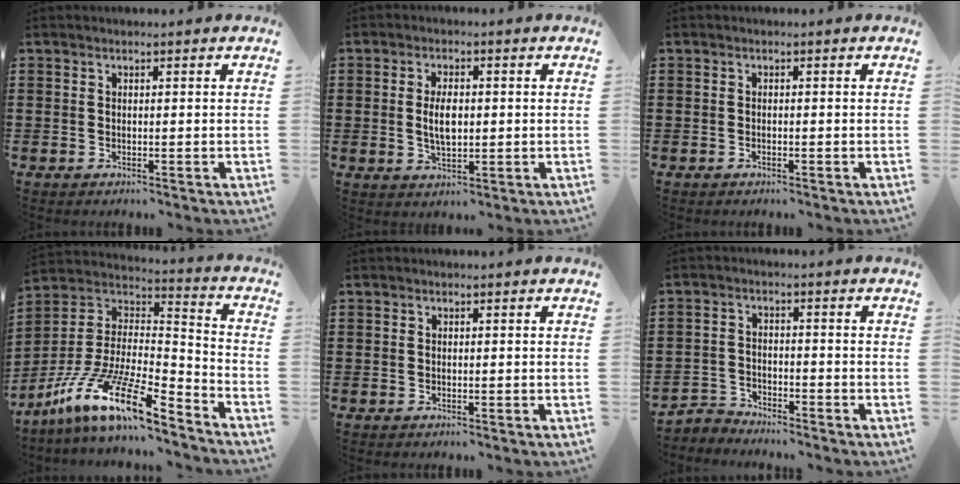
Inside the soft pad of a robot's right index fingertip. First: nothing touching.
{"total": 4.6, "force": [0.0, 2.0, 4.1], "torque": [-0.079, -0.003, -0.005]}
{"total": 0.0}
{"total": 15.5, "force": [-11.0, 3.3, 10.4], "torque": [-0.208, 0.014, -0.203]}
{"total": 0.0}
{"total": 3.1, "force": [-3.0, 0.4, -0.3], "torque": [-0.005, 0.001, -0.066]}